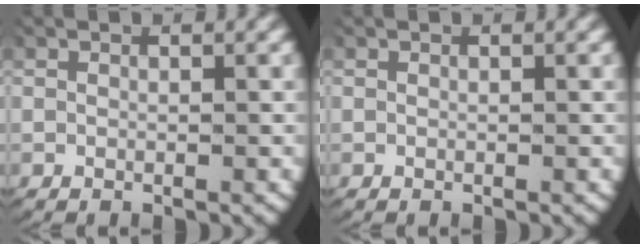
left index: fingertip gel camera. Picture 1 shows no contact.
{"total": 0.0}